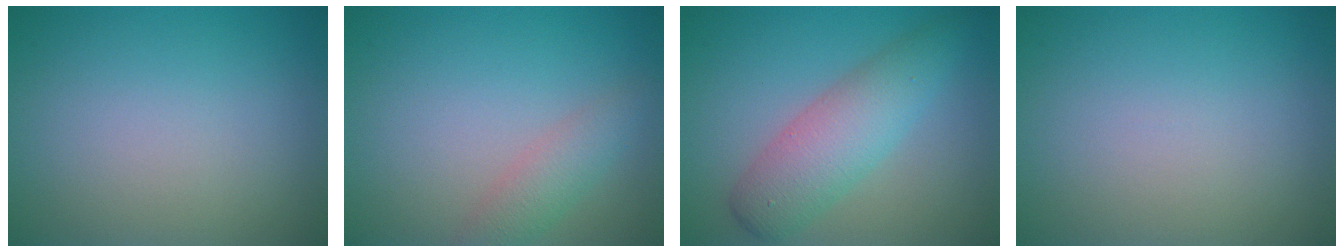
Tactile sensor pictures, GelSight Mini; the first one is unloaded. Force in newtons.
{"total": 2.3, "press": 2.3, "slide": 0.0}
{"total": 4.9, "press": 4.9, "slide": 0.0}
{"total": 0.0}